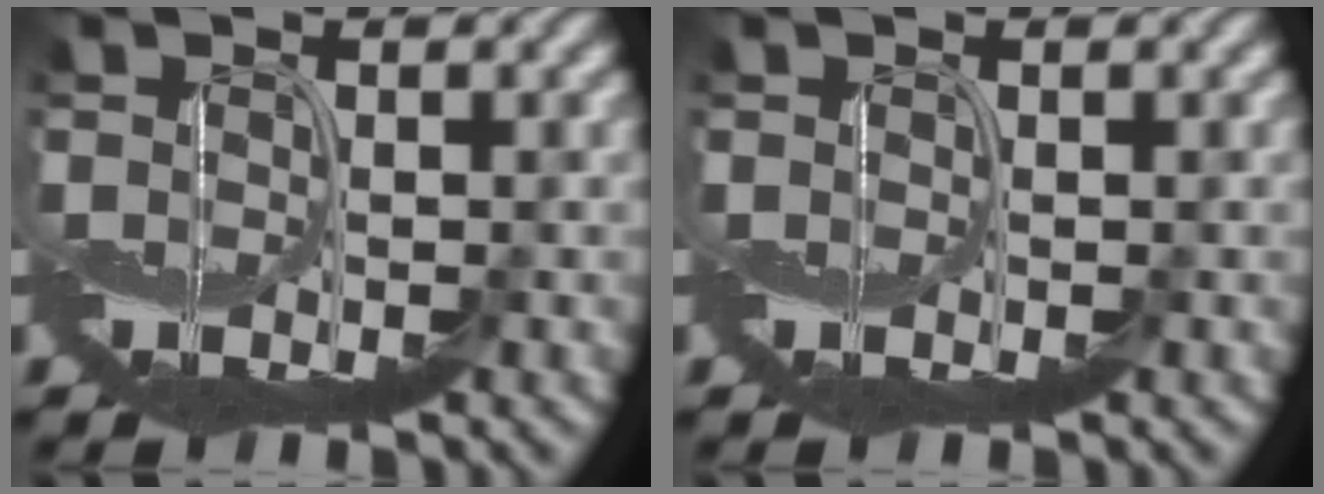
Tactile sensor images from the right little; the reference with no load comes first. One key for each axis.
{"total": 0.0}